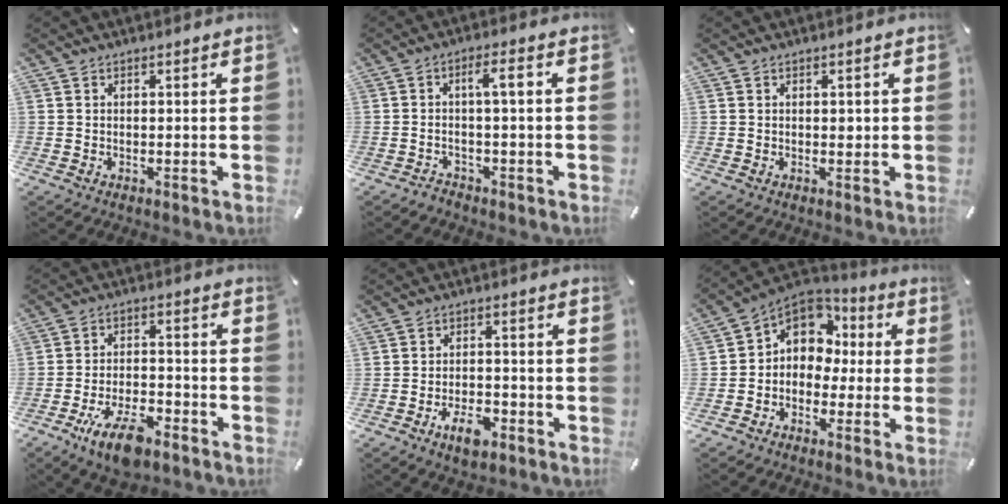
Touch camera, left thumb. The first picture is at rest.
{"total": 3.9, "force": [-0.7, 1.0, 3.7], "torque": [-0.073, 0.016, -0.019]}
{"total": 0.9, "force": [0.2, 0.7, 0.5], "torque": [-0.011, 0.001, 0.003]}
{"total": 11.4, "force": [-7.3, 4.7, 7.5], "torque": [-0.140, 0.039, -0.130]}
{"total": 6.8, "force": [-4.0, 3.4, 4.3], "torque": [-0.082, 0.017, -0.073]}
{"total": 9.0, "force": [1.9, 7.9, 4.0], "torque": [-0.090, -0.001, 0.040]}